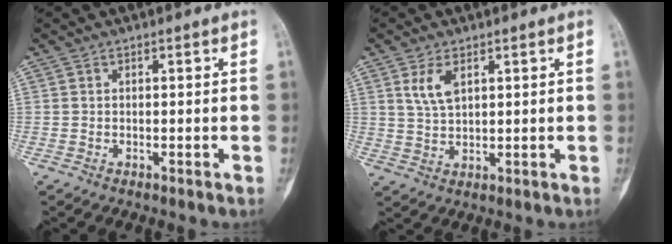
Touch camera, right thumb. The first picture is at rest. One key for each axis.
{"total": 4.7, "fx": 2.1, "fy": 2.4, "fz": 3.5, "tx": -0.067, "ty": -0.009, "tz": 0.047}